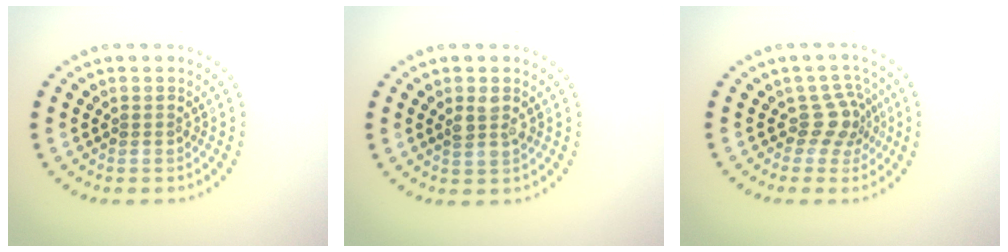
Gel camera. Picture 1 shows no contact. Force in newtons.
{"total": 1.8, "press": 1.8, "slide": 0.3}
{"total": 2.8, "press": 2.0, "slide": 2.0}